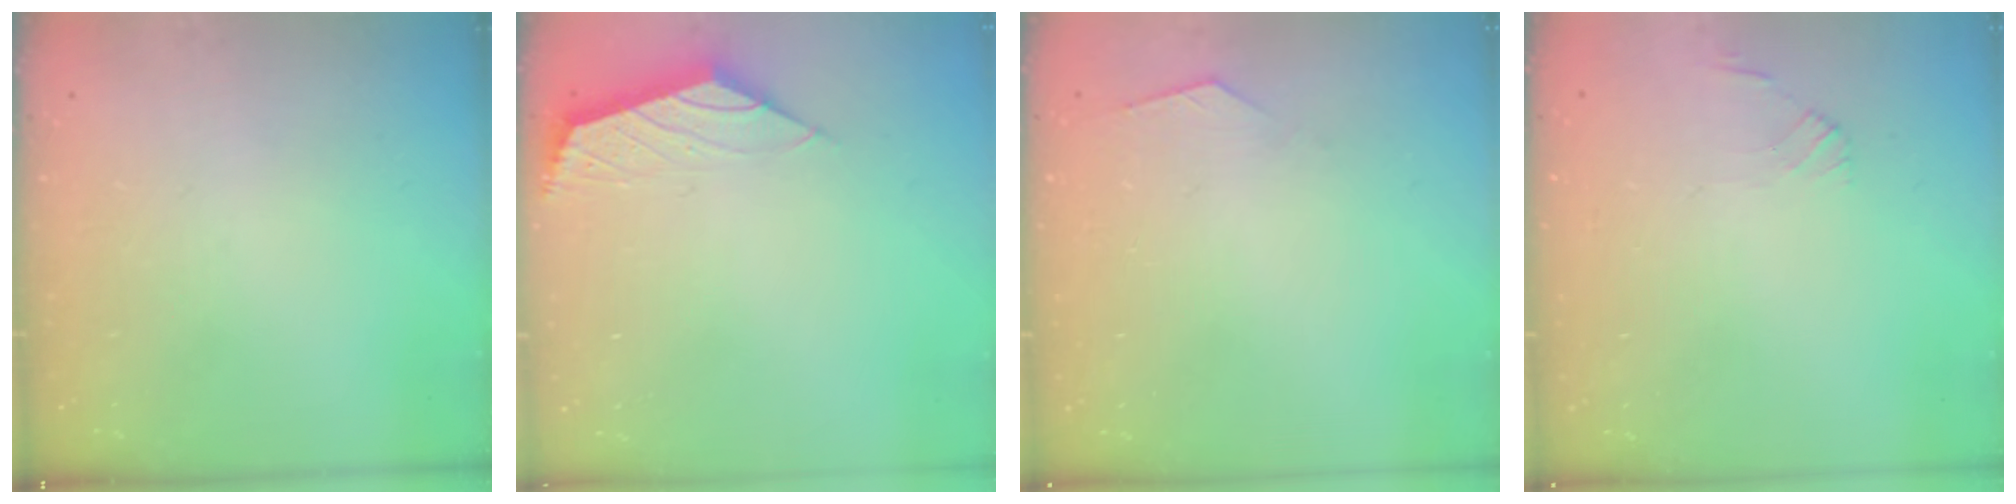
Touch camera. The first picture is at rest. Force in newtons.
{"total": 2.4, "press": 2.3, "slide": 0.7}
{"total": 1.1, "press": 1.1, "slide": 0.3}
{"total": 1.4, "press": 1.3, "slide": 0.4}